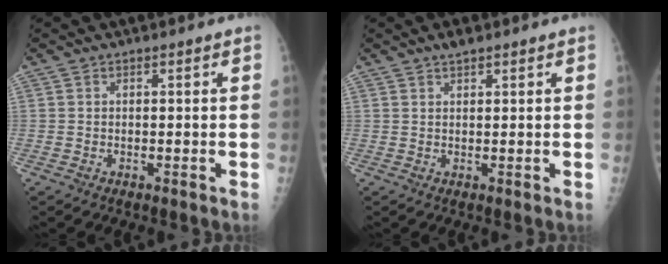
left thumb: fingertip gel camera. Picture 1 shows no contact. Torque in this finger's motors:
{"motor_torque": [0.31, -0.01, -0.04, -0.18, 0.05]}